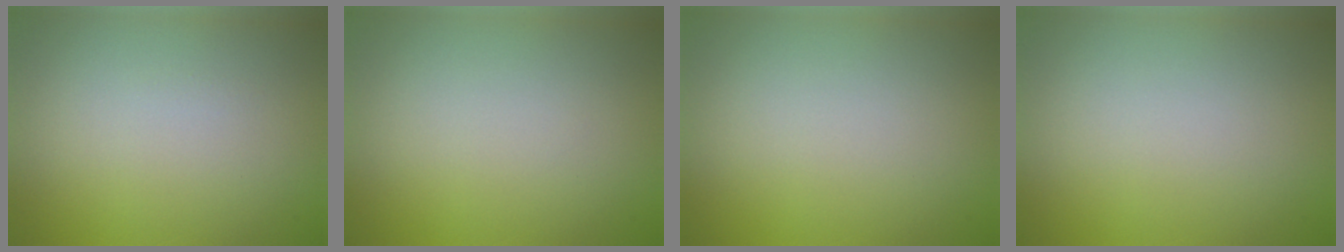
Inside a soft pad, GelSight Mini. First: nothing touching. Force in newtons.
{"total": 0.0}
{"total": 0.0}
{"total": 0.0}